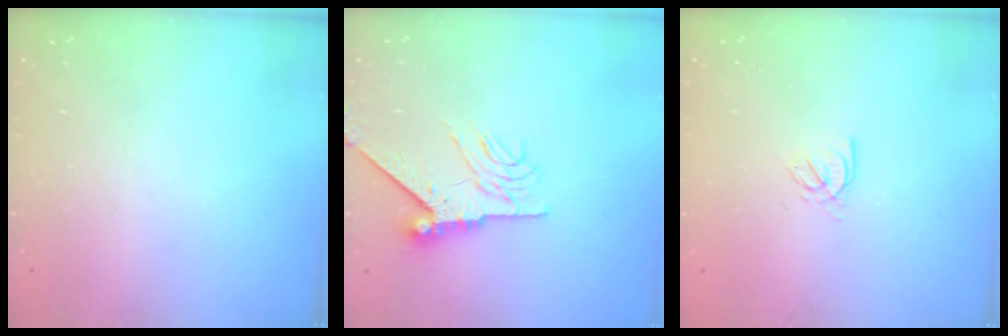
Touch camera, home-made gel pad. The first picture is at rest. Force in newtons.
{"total": 8.9, "press": 8.9, "slide": 0.9}
{"total": 2.2, "press": 2.2, "slide": 0.4}